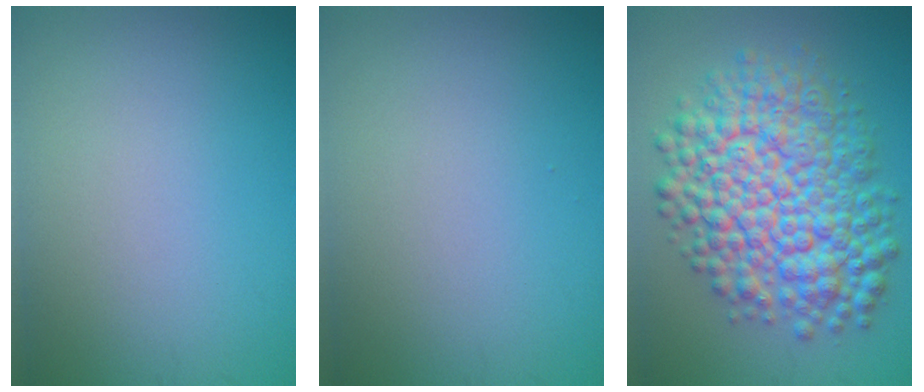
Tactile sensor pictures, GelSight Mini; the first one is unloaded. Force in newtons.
{"total": 0.0}
{"total": 11.2, "press": 11.2, "slide": 0.3}